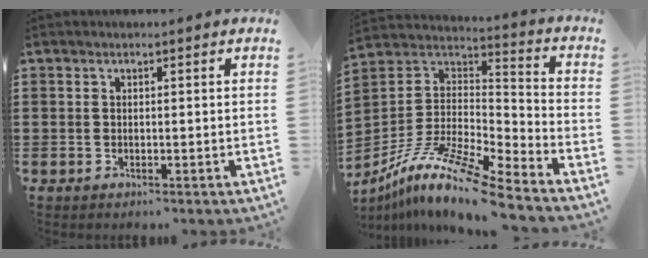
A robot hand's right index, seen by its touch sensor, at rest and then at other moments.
{"total": 12.5, "force": [-9.9, 1.1, 7.6], "torque": [-0.154, 0.011, -0.196]}